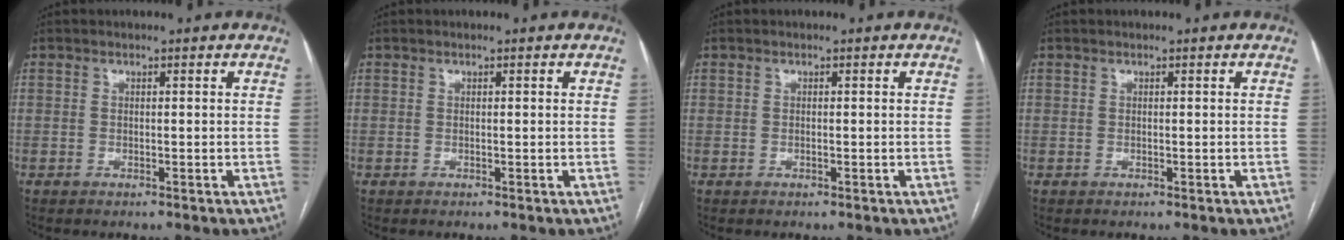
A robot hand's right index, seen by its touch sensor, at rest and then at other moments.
{"total": 0.0}
{"total": 0.0}
{"total": 0.0}